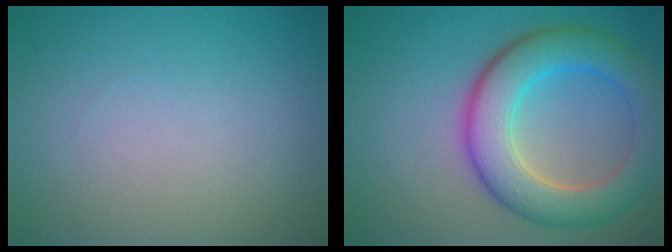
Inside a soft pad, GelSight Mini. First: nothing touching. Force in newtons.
{"total": 7.8, "press": 7.8, "slide": 0.3}